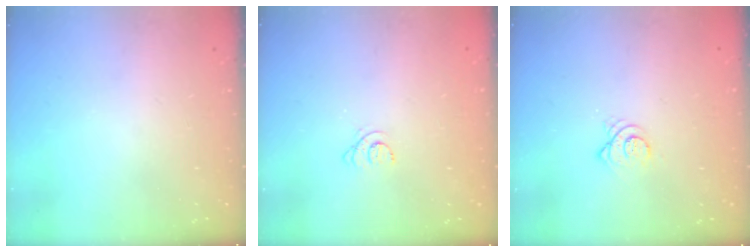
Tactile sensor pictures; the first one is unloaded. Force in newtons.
{"total": 3.6, "press": 3.6, "slide": 0.4}
{"total": 3.6, "press": 3.6, "slide": 0.2}